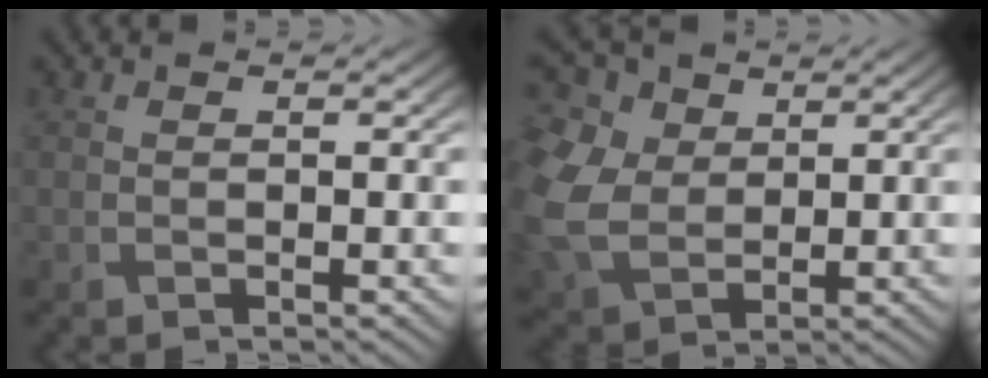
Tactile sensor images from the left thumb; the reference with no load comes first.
{"total": 10.8, "force": [2.5, 8.0, 6.7], "torque": [-0.212, 0.004, 0.052]}